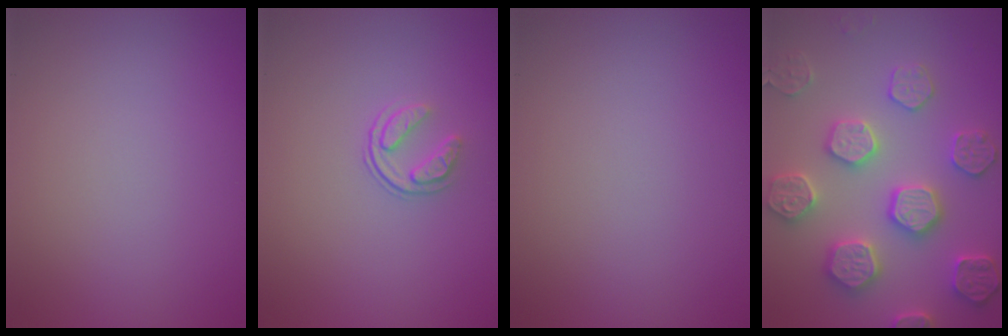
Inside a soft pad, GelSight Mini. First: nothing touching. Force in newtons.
{"total": 1.7, "press": 1.1, "slide": 1.3}
{"total": 0.0}
{"total": 5.4, "press": 5.3, "slide": 1.2}